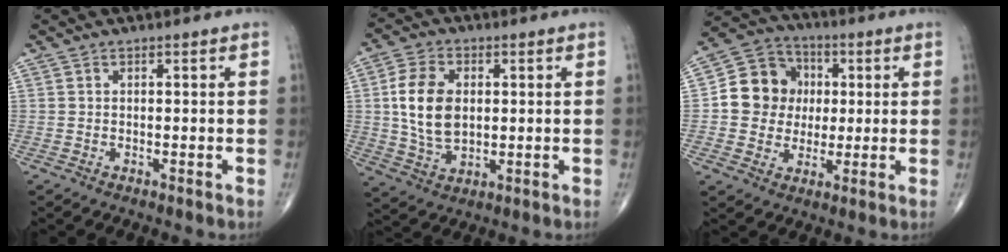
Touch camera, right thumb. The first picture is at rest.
{"total": 11.0, "force": [1.2, 7.2, 8.3], "torque": [-0.153, -0.004, 0.028]}
{"total": 12.2, "force": [1.0, 11.1, 4.9], "torque": [-0.049, 0.017, 0.013]}